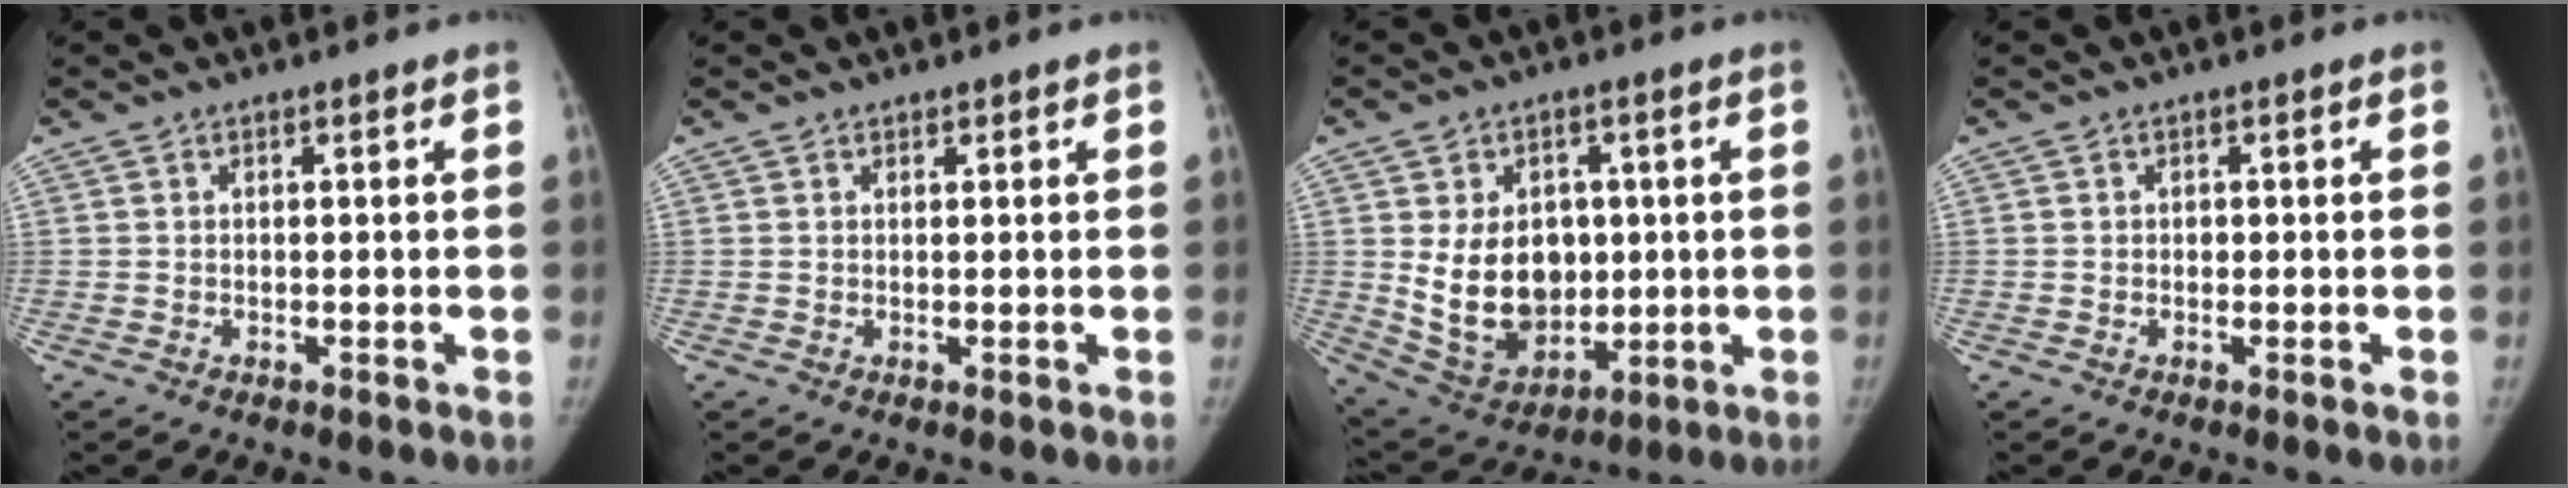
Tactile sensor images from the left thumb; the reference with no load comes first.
{"total": 0.5, "force": [0.4, 0.2, 0.0], "torque": [0.001, -0.003, 0.006]}
{"total": 14.8, "force": [1.1, 11.0, 9.9], "torque": [-0.122, -0.014, 0.046]}
{"total": 0.6, "force": [0.0, 0.6, 0.3], "torque": [0.002, 0.002, -0.003]}